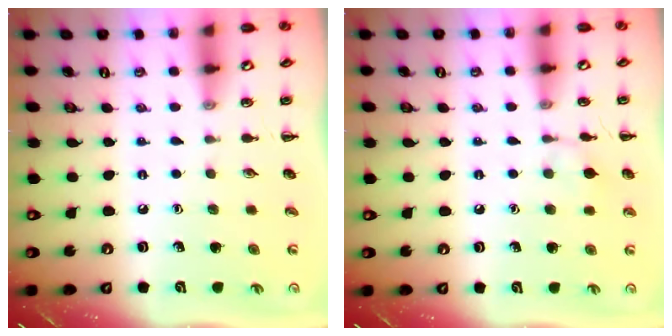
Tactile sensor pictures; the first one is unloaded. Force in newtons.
{"total": 6.6, "press": 6.4, "slide": 1.7}